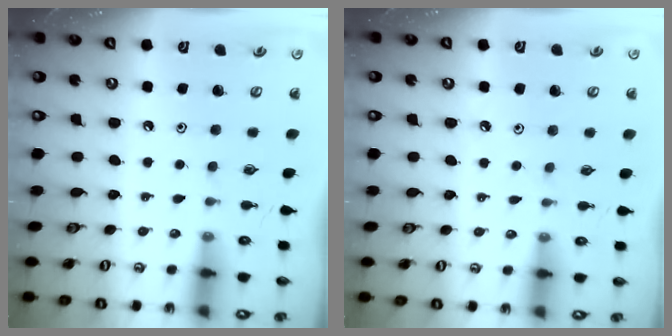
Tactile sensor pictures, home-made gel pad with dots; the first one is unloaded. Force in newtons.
{"total": 3.0, "press": 2.9, "slide": 0.4}